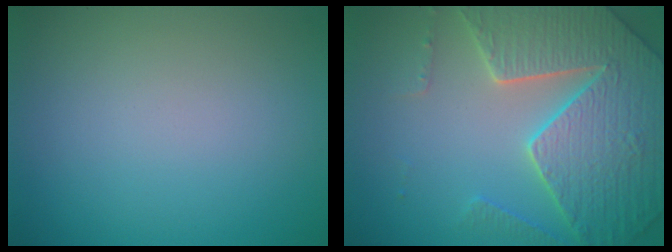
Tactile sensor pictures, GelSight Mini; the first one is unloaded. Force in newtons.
{"total": 7.4, "press": 7.2, "slide": 2.0}